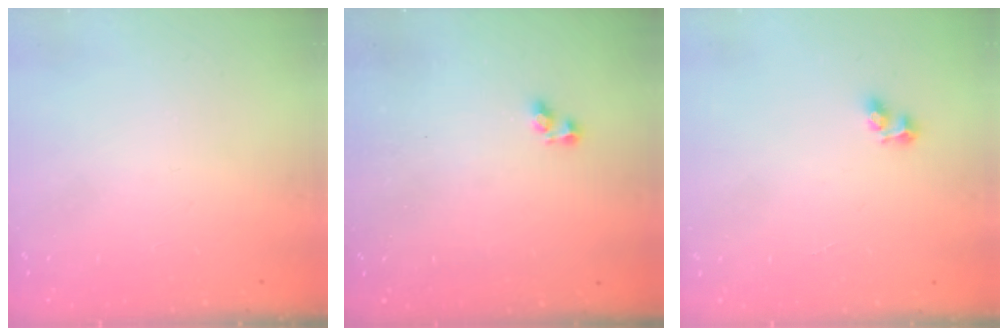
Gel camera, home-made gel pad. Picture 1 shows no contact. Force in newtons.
{"total": 3.0, "press": 3.0, "slide": 0.4}
{"total": 5.2, "press": 4.8, "slide": 1.8}